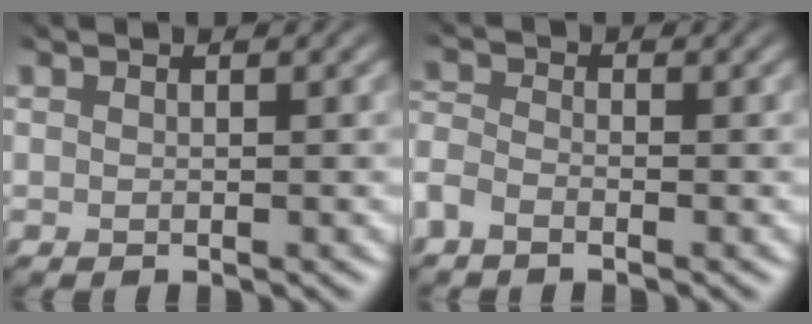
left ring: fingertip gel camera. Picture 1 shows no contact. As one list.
[{"total": 2.4, "force": [-2.3, 0.3, 0.0], "torque": [-0.016, -0.006, -0.042]}]